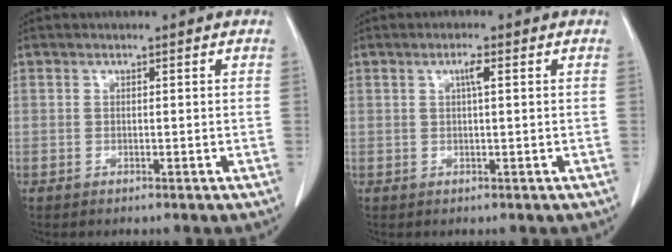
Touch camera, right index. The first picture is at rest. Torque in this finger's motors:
{"motor_torque": [0.09, 0.02, 0.03, 0.01]}